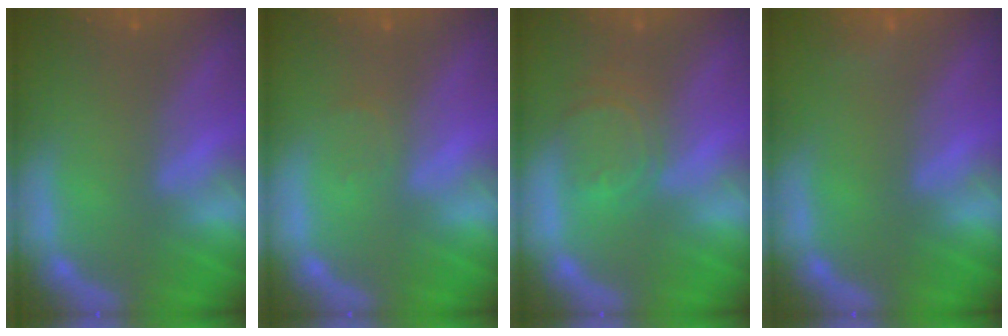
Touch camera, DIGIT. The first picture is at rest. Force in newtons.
{"total": 1.0}
{"total": 4.0}
{"total": 0.9}